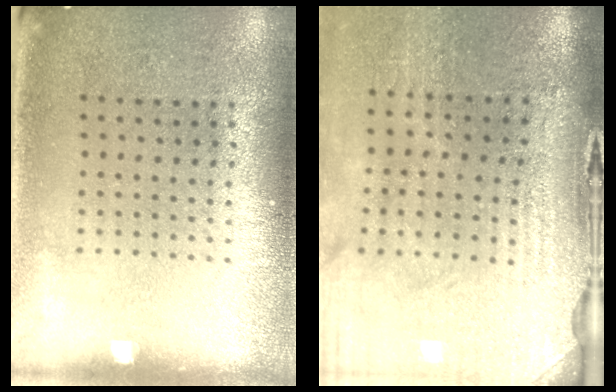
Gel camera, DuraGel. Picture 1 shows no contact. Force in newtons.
{"total": 4.6, "press": 3.9, "slide": 2.5}